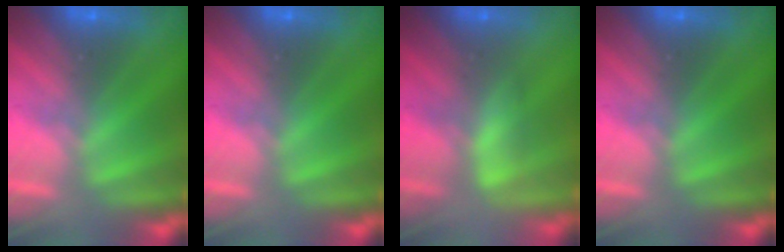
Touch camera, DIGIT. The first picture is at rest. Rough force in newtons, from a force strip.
{"total": 0.0}
{"total": 2.5}
{"total": 0.0}